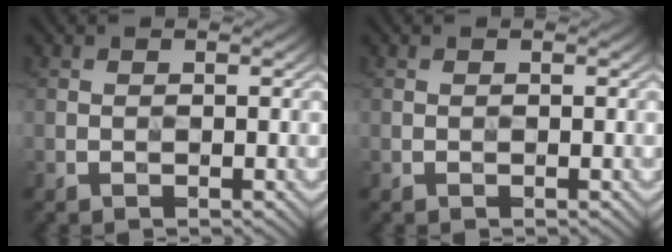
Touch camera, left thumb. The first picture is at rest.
{"total": 0.0}